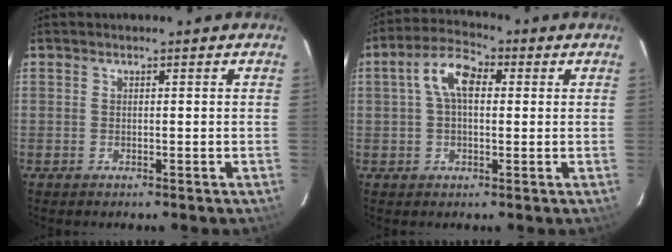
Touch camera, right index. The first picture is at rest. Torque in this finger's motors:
{"motor_torque": [0.19, 0.00, 0.21, 0.07]}